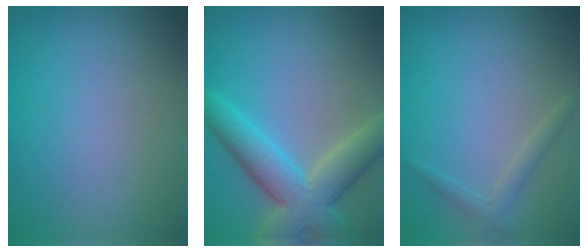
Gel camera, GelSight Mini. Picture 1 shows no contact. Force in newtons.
{"total": 7.3, "press": 7.3, "slide": 0.5}
{"total": 1.5, "press": 1.5, "slide": 0.1}